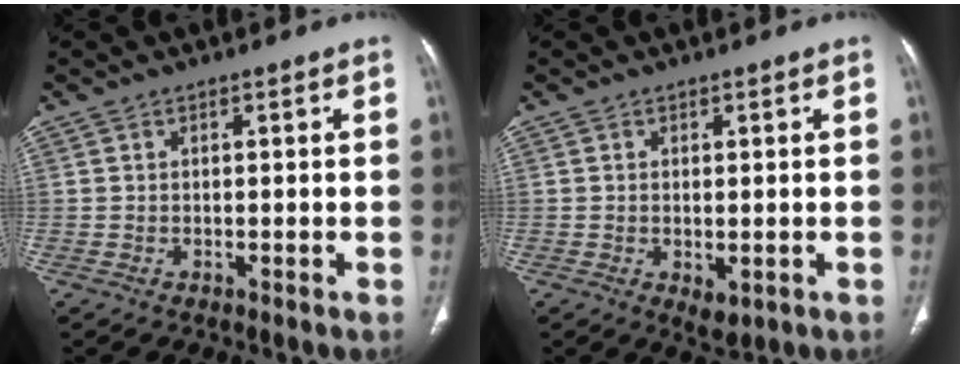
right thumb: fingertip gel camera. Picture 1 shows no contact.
{"total": 2.9, "force": [-0.7, 1.6, 2.3], "torque": [-0.033, -0.008, -0.002]}